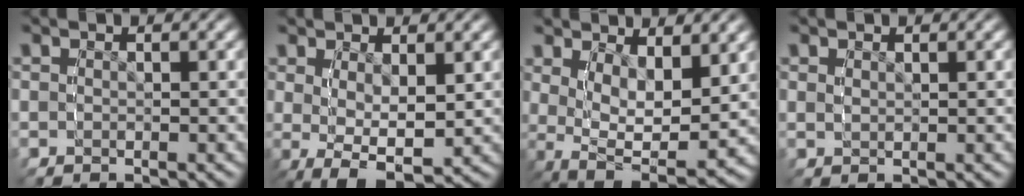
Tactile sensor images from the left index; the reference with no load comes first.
{"total": 5.5, "force": [-1.5, 2.9, 4.4], "torque": [-0.090, -0.033, -0.006]}
{"total": 7.5, "force": [-1.2, 5.1, 5.4], "torque": [-0.115, -0.058, 0.001]}
{"total": 0.9, "force": [0.8, -0.4, -0.1], "torque": [0.002, -0.004, 0.021]}